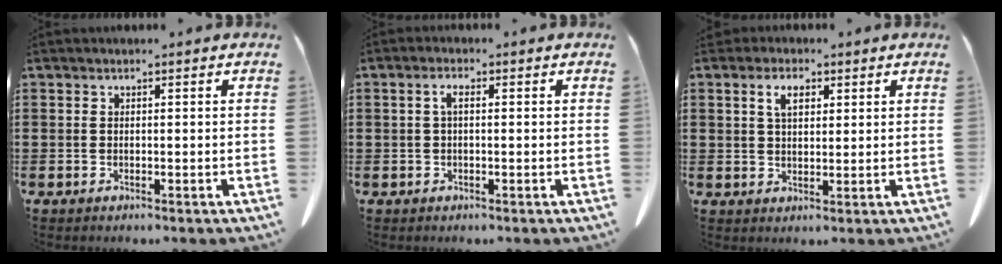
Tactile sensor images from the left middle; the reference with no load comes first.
{"total": 2.0, "force": [0.1, 0.6, 1.9], "torque": [-0.038, 0.003, 0.001]}
{"total": 3.8, "force": [1.9, 2.1, 2.6], "torque": [-0.051, 0.006, 0.031]}